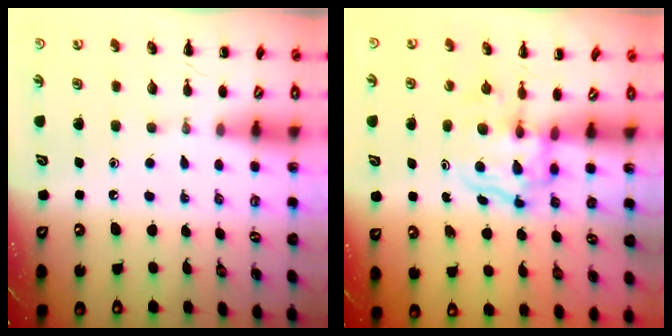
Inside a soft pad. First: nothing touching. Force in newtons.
{"total": 3.7, "press": 3.7, "slide": 0.4}